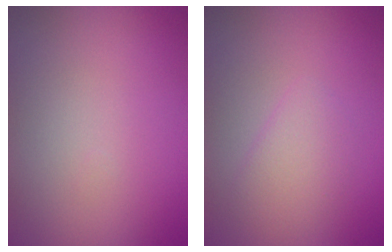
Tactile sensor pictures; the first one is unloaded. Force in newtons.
{"total": 2.0, "press": 2.0, "slide": 0.1}